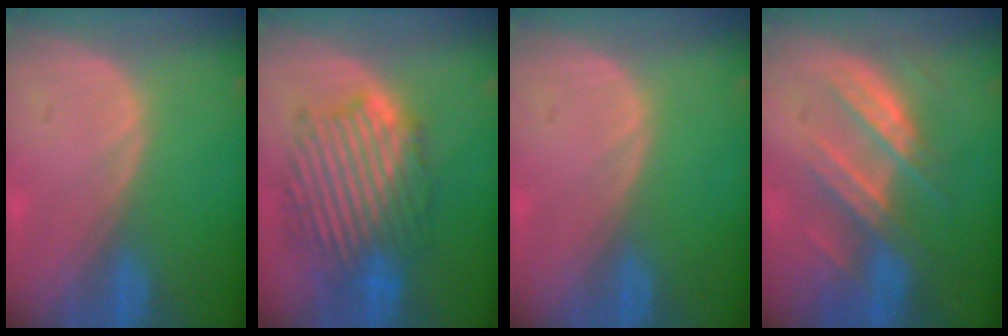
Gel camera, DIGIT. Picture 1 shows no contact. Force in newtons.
{"total": 10.4, "press": 10.4, "slide": 0.5}
{"total": 0.0}
{"total": 8.3, "press": 7.6, "slide": 3.3}